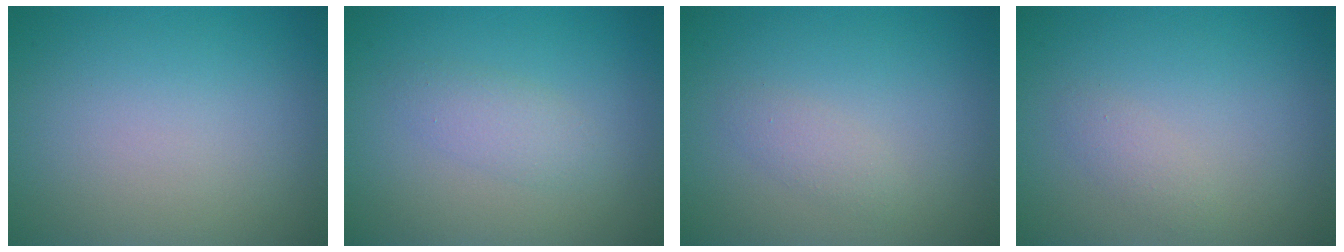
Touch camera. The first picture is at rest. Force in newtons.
{"total": 1.8, "press": 1.8, "slide": 0.0}
{"total": 1.2, "press": 1.2, "slide": 0.1}
{"total": 1.1, "press": 1.1, "slide": 0.1}